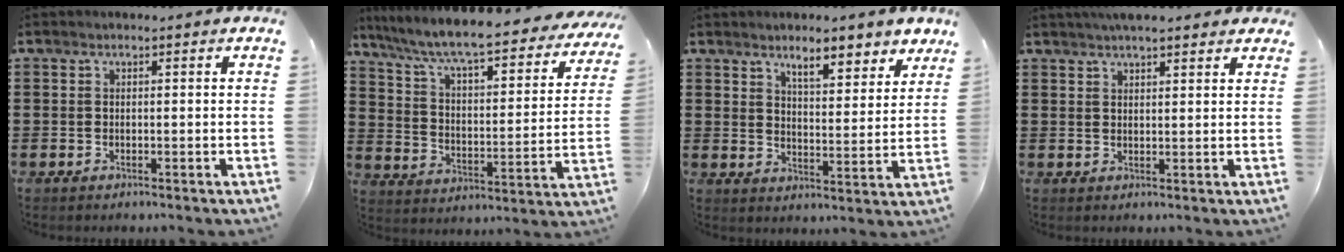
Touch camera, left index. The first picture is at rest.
{"total": 8.0, "force": [6.8, 0.3, 4.2], "torque": [-0.108, -0.054, 0.108]}
{"total": 6.2, "force": [5.3, 1.3, 3.0], "torque": [-0.045, -0.029, 0.086]}
{"total": 3.6, "force": [3.3, 0.6, 1.4], "torque": [-0.035, 0.000, 0.061]}